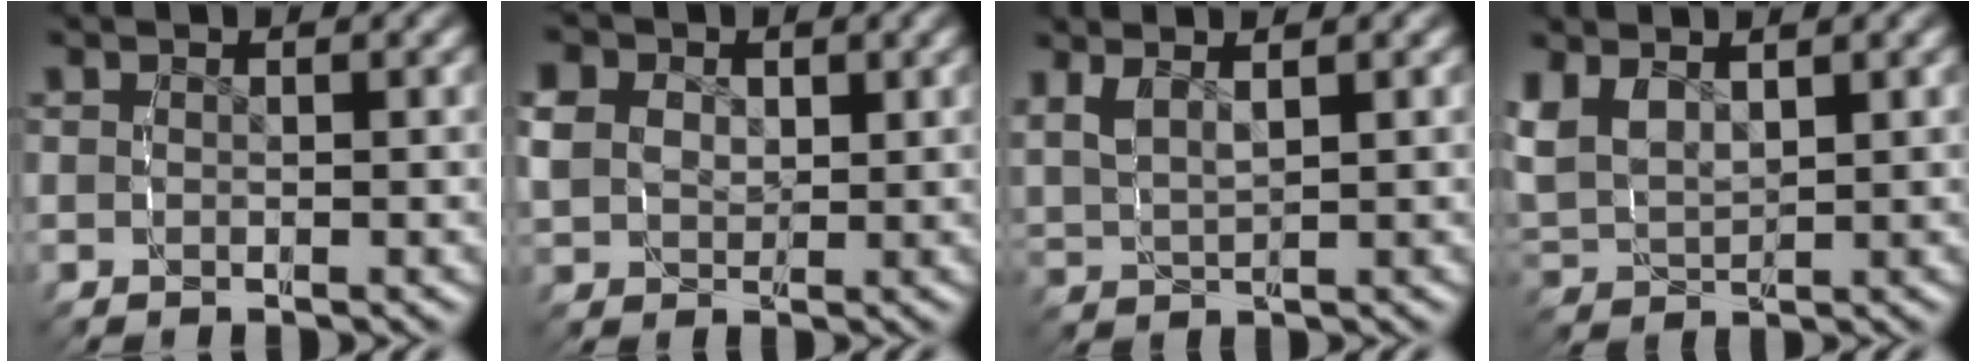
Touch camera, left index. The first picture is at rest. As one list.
[{"total": 4.4, "force": [1.4, 3.5, 2.2], "torque": [-0.056, -0.010, 0.030]}, {"total": 2.9, "force": [2.1, 1.1, 1.7], "torque": [-0.043, 0.003, 0.043]}, {"total": 4.4, "force": [2.0, 2.9, 2.6], "torque": [-0.078, -0.006, 0.043]}]